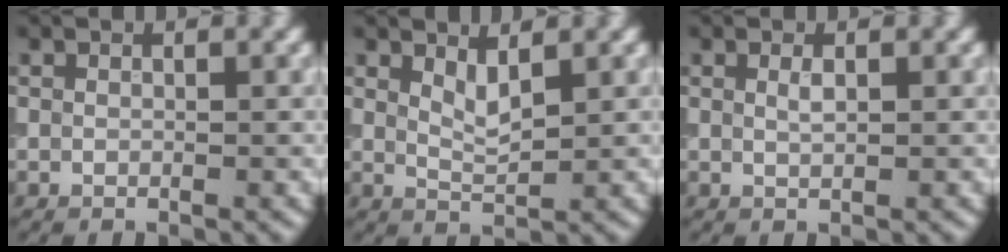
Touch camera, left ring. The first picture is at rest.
{"total": 1.8, "force": [1.1, 0.5, 1.4], "torque": [-0.030, -0.007, 0.023]}
{"total": 0.9, "force": [0.3, 0.3, 0.7], "torque": [-0.014, 0.002, 0.007]}